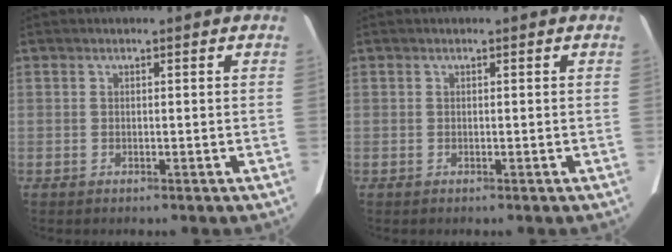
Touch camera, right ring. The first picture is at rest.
{"total": 0.0}